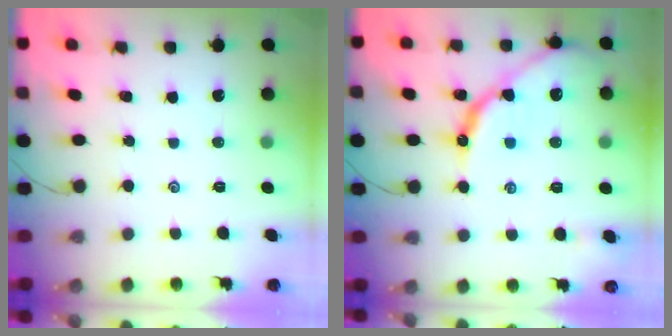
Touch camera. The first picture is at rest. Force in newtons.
{"total": 13.6, "press": 13.5, "slide": 1.4}